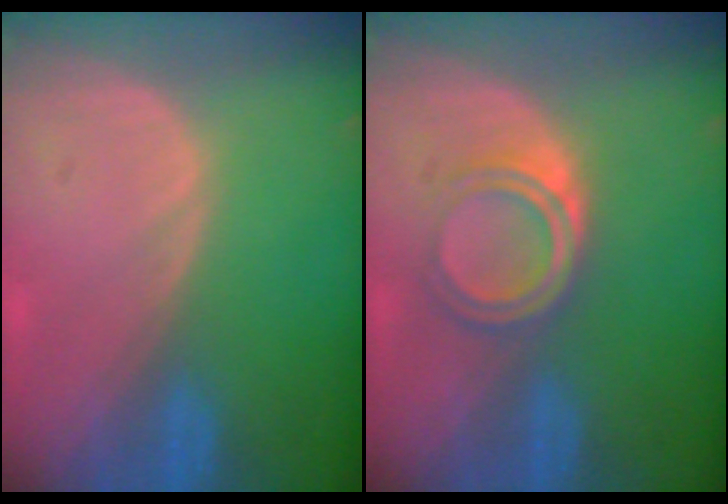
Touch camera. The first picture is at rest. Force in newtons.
{"total": 4.4, "press": 4.2, "slide": 1.5}